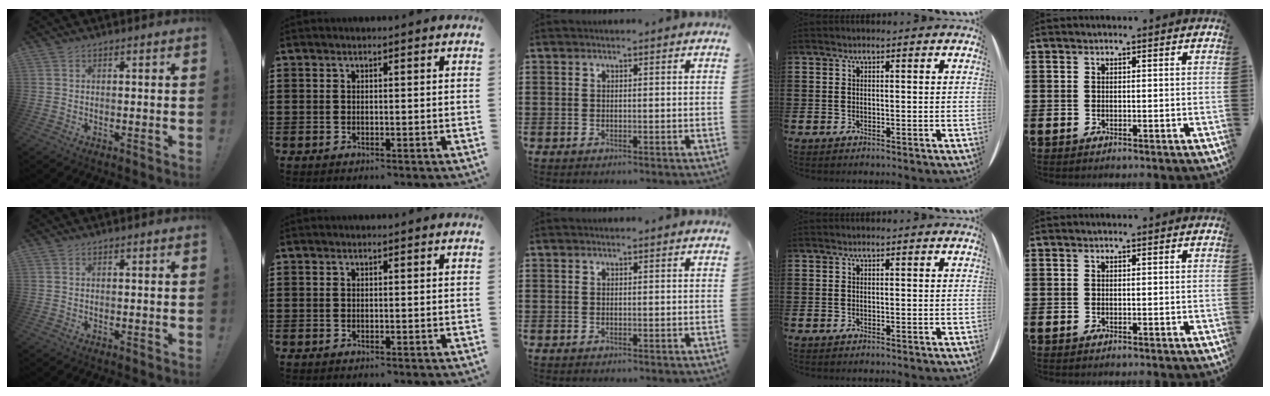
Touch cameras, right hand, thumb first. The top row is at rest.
{}